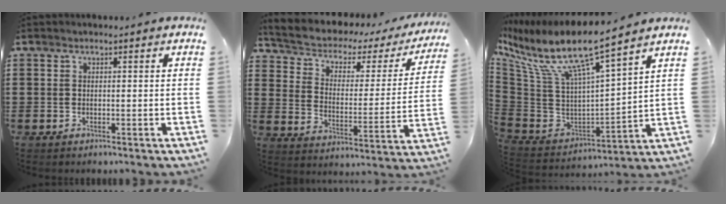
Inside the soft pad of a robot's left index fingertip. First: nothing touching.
{"total": 3.5, "force": [2.5, 1.9, 1.6], "torque": [-0.051, -0.026, 0.032]}
{"total": 10.9, "force": [7.0, 1.4, 8.3], "torque": [-0.195, -0.059, 0.108]}